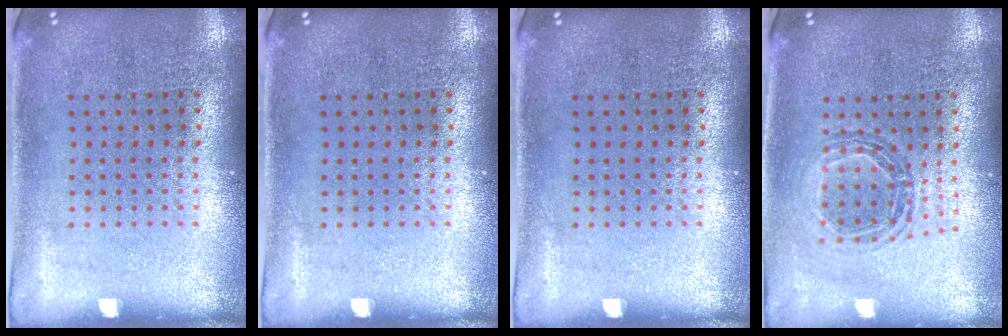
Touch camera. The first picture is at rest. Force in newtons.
{"total": 0.0}
{"total": 0.0}
{"total": 0.9, "press": 0.9, "slide": 0.2}